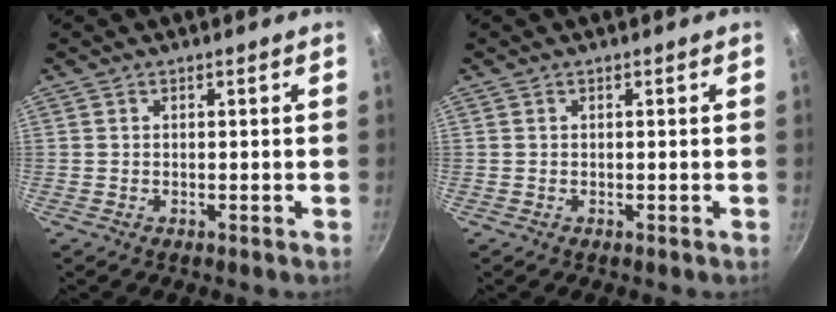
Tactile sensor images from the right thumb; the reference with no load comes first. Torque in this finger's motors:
{"motor_torque": [-0.17, 0.17, 0.00, 0.00, 0.00]}